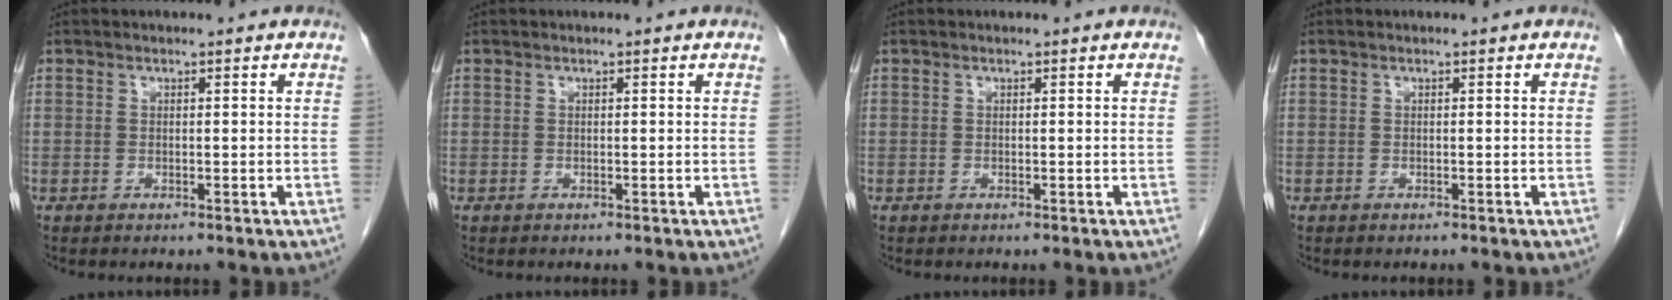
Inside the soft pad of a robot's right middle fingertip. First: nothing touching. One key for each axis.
{"total": 0.0}
{"total": 0.0}
{"total": 0.0}